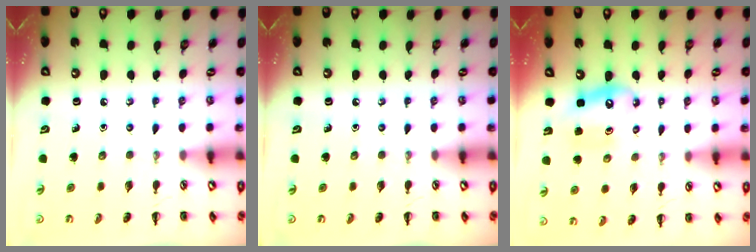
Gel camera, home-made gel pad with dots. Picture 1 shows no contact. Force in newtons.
{"total": 0.0}
{"total": 10.0, "press": 9.7, "slide": 2.5}